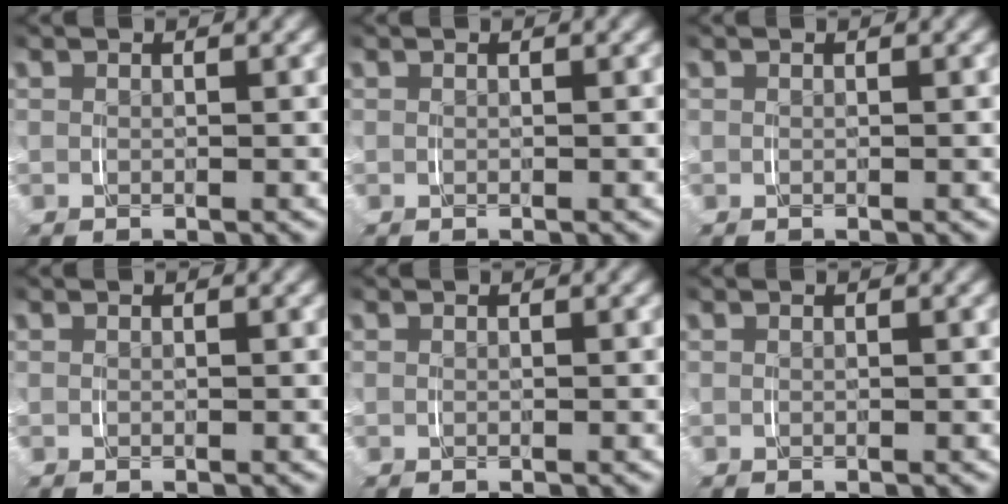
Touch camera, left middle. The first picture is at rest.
{"total": 0.0}
{"total": 0.0}
{"total": 0.0}
{"total": 0.0}
{"total": 0.0}